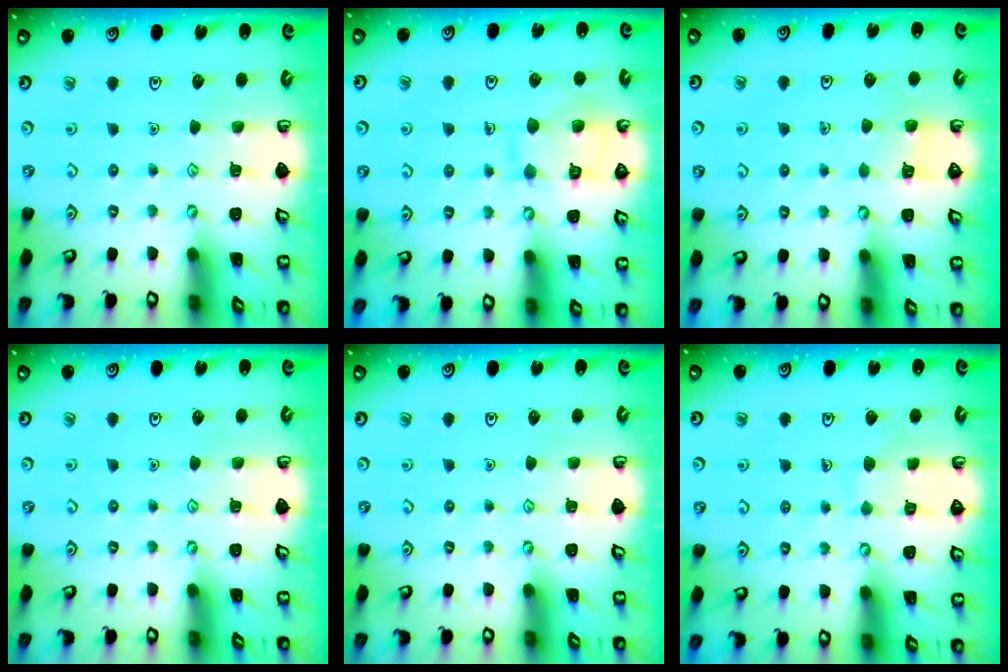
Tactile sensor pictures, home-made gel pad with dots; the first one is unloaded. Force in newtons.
{"total": 10.6, "press": 10.6, "slide": 0.9}
{"total": 2.6, "press": 2.6, "slide": 0.2}
{"total": 0.0}
{"total": 0.0}
{"total": 5.4, "press": 5.3, "slide": 0.4}